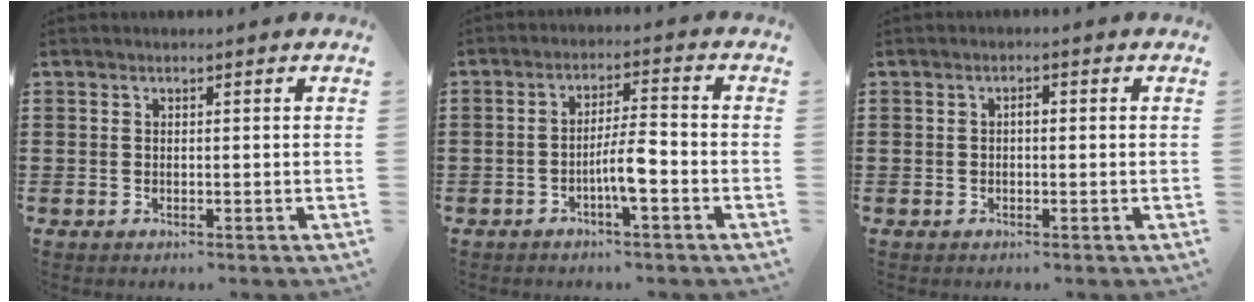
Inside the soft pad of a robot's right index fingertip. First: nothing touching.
{"total": 5.3, "force": [-2.1, 0.8, 4.9], "torque": [-0.091, 0.000, -0.040]}
{"total": 1.1, "force": [-0.2, 0.5, 1.0], "torque": [-0.019, 0.001, -0.005]}